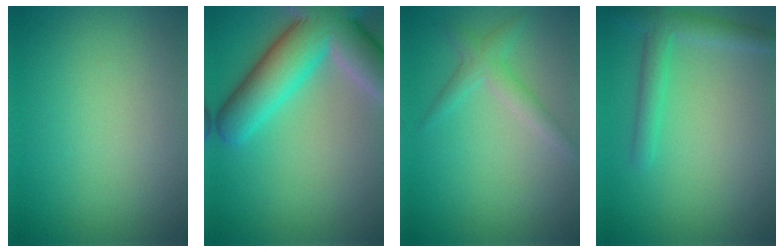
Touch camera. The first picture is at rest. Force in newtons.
{"total": 10.3, "press": 10.3, "slide": 0.7}
{"total": 2.0, "press": 2.0, "slide": 0.1}
{"total": 2.8, "press": 2.8, "slide": 0.2}